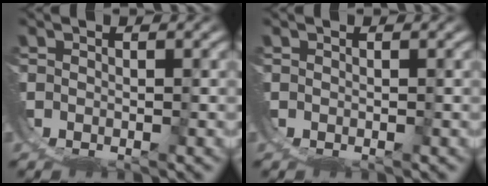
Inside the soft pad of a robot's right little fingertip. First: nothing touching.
{"total": 0.0}